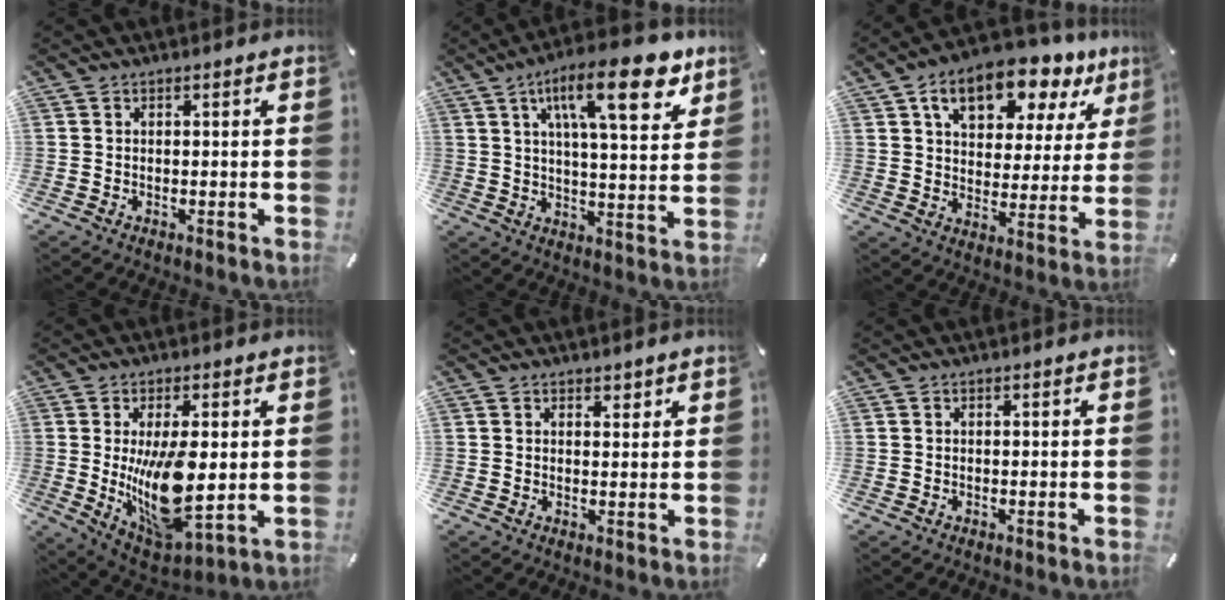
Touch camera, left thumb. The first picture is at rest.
{"total": 19.2, "force": [9.4, 6.5, 15.4], "torque": [-0.234, -0.025, 0.141]}
{"total": 13.8, "force": [8.6, 8.0, 7.3], "torque": [-0.116, -0.039, 0.150]}
{"total": 16.0, "force": [0.7, 6.8, 14.4], "torque": [-0.271, -0.034, 0.014]}
{"total": 1.8, "force": [1.3, 1.2, 0.3], "torque": [0.010, -0.005, 0.020]}
{"total": 0.0}